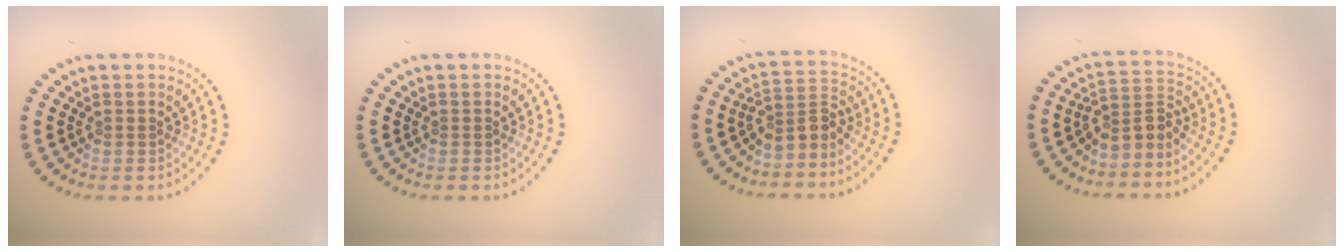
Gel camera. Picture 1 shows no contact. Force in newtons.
{"total": 0.0}
{"total": 2.8, "press": 2.0, "slide": 1.9}
{"total": 2.8, "press": 2.0, "slide": 1.9}